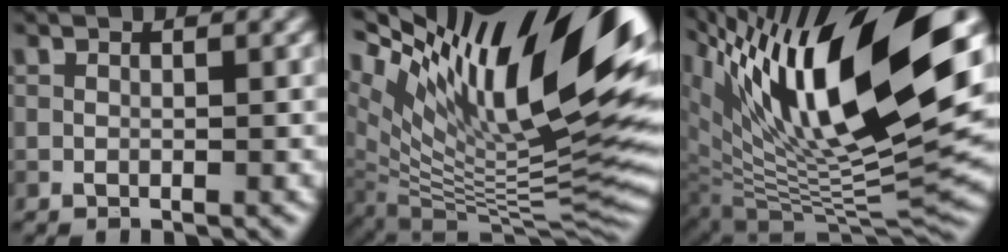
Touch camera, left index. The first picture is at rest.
{"total": 18.6, "force": [8.3, 5.7, 15.6], "torque": [-0.270, 0.023, 0.159]}
{"total": 17.4, "force": [7.4, 5.8, 14.6], "torque": [-0.262, 0.014, 0.136]}